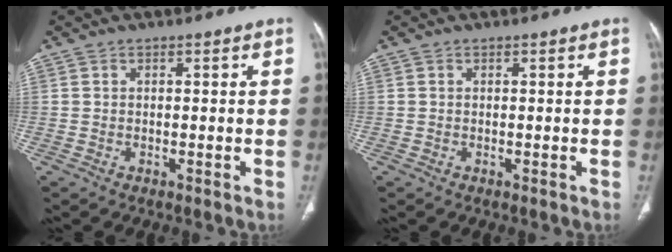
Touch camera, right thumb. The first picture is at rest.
{"total": 0.0}